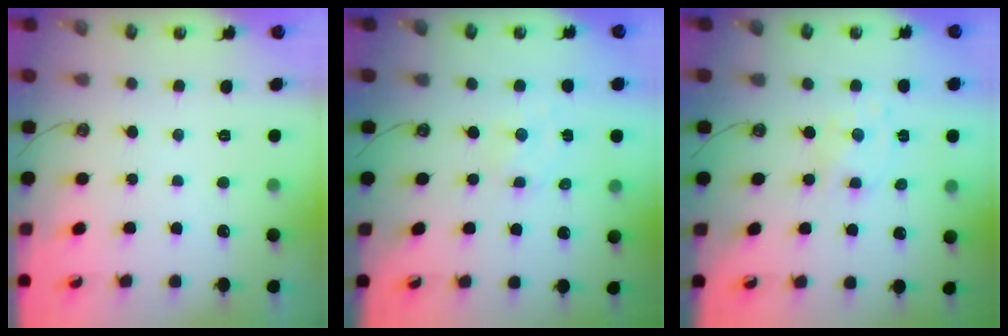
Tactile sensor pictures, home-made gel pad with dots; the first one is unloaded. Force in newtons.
{"total": 1.3, "press": 1.3, "slide": 0.2}
{"total": 1.8, "press": 1.8, "slide": 0.2}